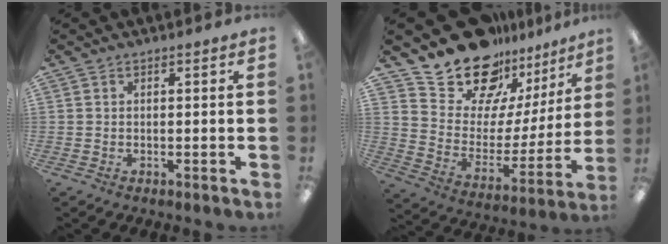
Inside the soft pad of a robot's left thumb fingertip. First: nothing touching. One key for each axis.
{"total": 19.2, "fx": 16.2, "fy": 9.1, "fz": 4.8, "tx": -0.098, "ty": -0.137, "tz": 0.291}